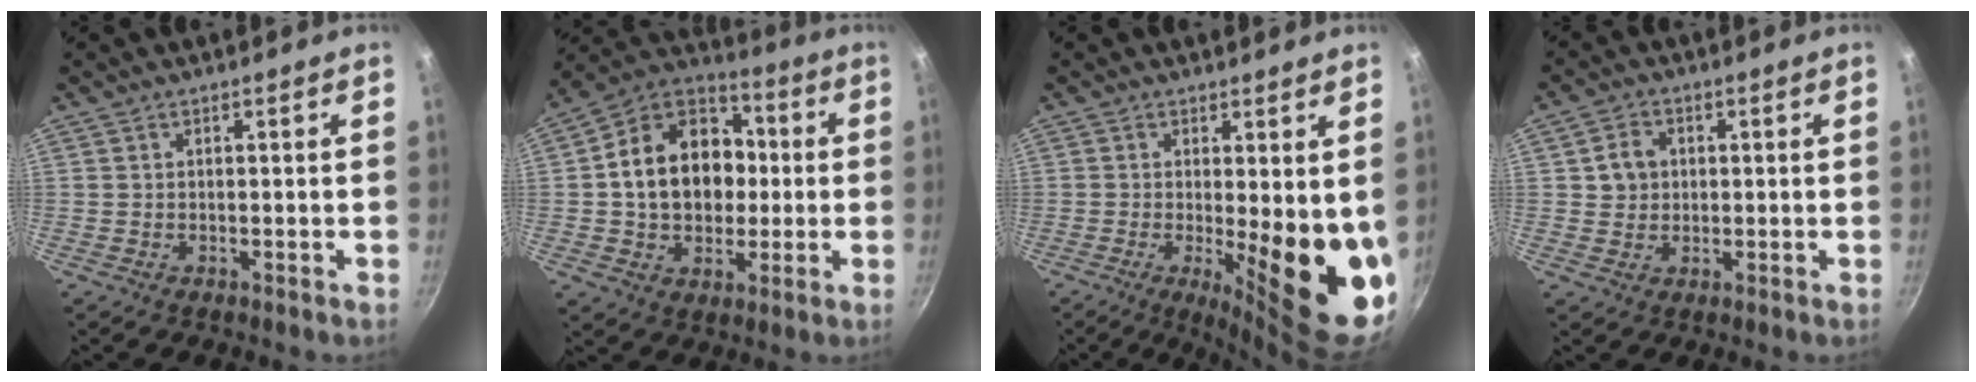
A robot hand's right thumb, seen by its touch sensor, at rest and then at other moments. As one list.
[{"total": 18.5, "force": [0.5, 14.4, 11.6], "torque": [-0.164, 0.033, -0.004]}, {"total": 14.7, "force": [-1.1, 4.1, 14.0], "torque": [-0.158, -0.035, -0.004]}, {"total": 4.6, "force": [0.7, 4.0, 2.1], "torque": [-0.017, 0.007, 0.009]}]